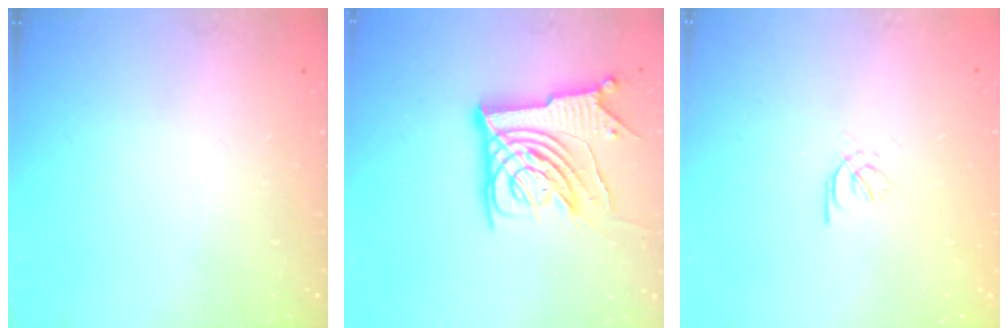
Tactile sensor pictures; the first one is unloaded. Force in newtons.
{"total": 14.0, "press": 13.9, "slide": 1.5}
{"total": 2.0, "press": 1.9, "slide": 0.6}